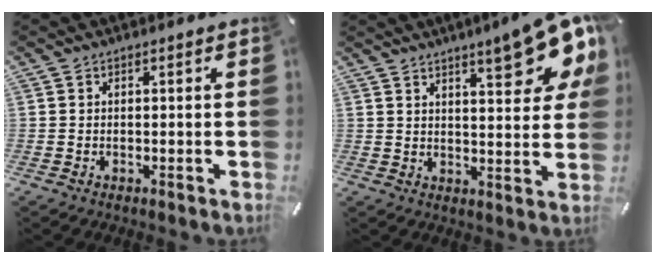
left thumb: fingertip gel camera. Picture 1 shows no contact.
{"total": 15.0, "force": [9.4, 4.4, 10.9], "torque": [-0.146, -0.057, 0.150]}